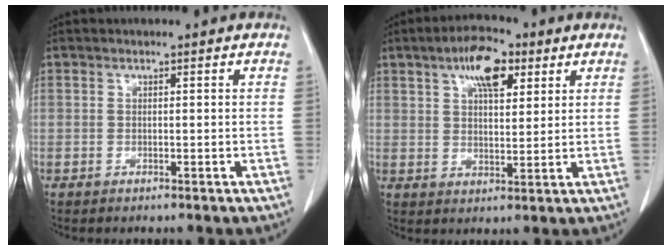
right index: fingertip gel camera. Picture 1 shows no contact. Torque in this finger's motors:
{"motor_torque": [0.26, 0.25, 0.15, 0.06]}